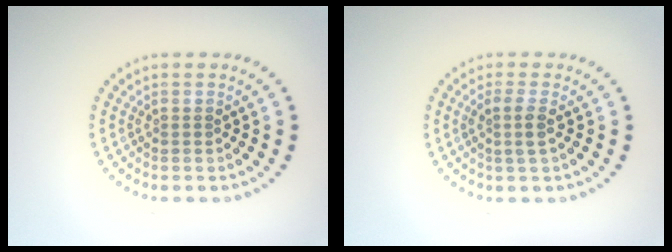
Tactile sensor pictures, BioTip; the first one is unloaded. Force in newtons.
{"total": 1.6, "press": 1.4, "slide": 0.9}